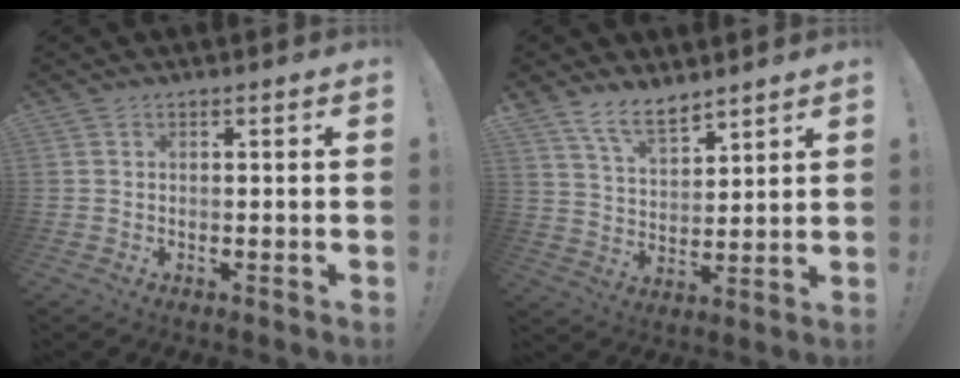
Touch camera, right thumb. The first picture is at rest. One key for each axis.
{"total": 9.5, "fx": 7.5, "fy": 4.0, "fz": 4.3, "tx": -0.082, "ty": -0.044, "tz": 0.145}